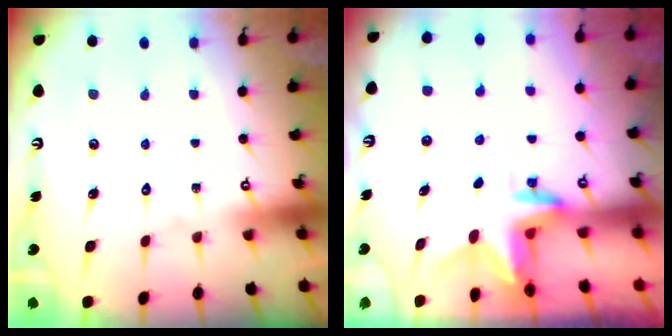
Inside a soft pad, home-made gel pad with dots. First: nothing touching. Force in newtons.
{"total": 3.0, "press": 3.0, "slide": 0.2}